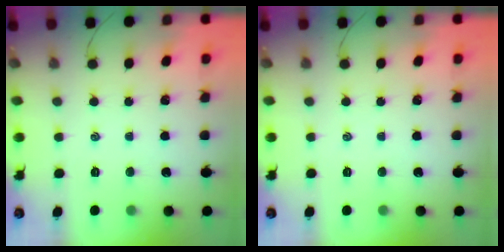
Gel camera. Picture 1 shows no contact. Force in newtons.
{"total": 0.0}